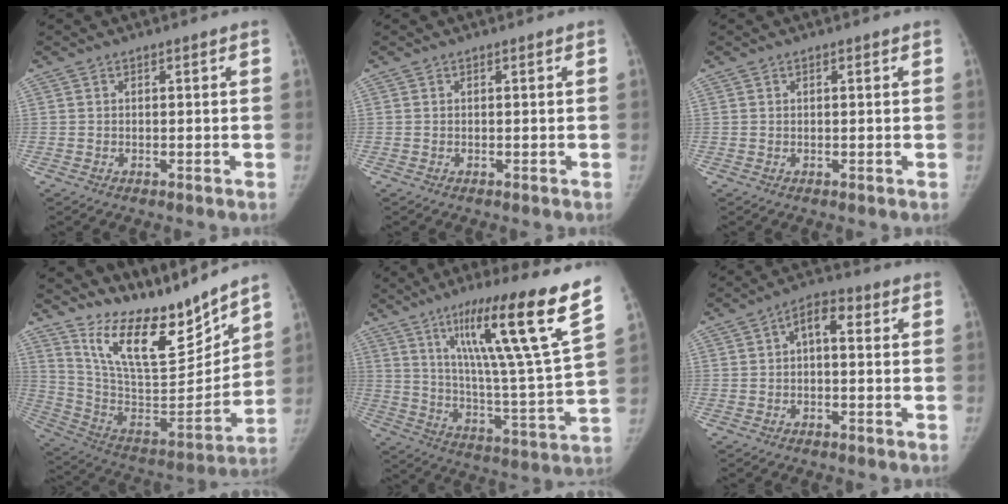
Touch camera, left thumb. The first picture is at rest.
{"total": 0.0}
{"total": 0.0}
{"total": 20.8, "force": [17.3, 5.5, 10.2], "torque": [-0.116, -0.118, 0.310]}
{"total": 24.0, "force": [14.0, 0.4, 19.5], "torque": [-0.274, -0.060, 0.224]}
{"total": 5.0, "force": [0.6, 2.7, 4.2], "torque": [-0.051, 0.024, 0.000]}